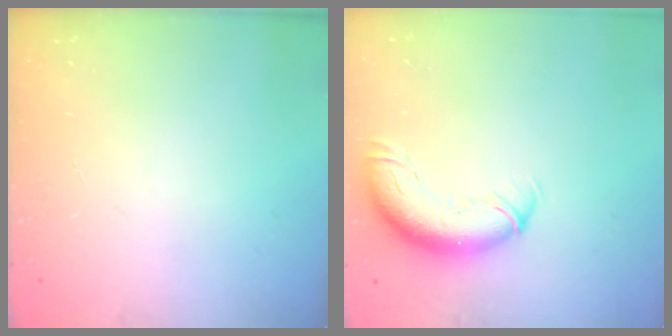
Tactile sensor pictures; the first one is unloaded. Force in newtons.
{"total": 12.1, "press": 11.7, "slide": 3.1}